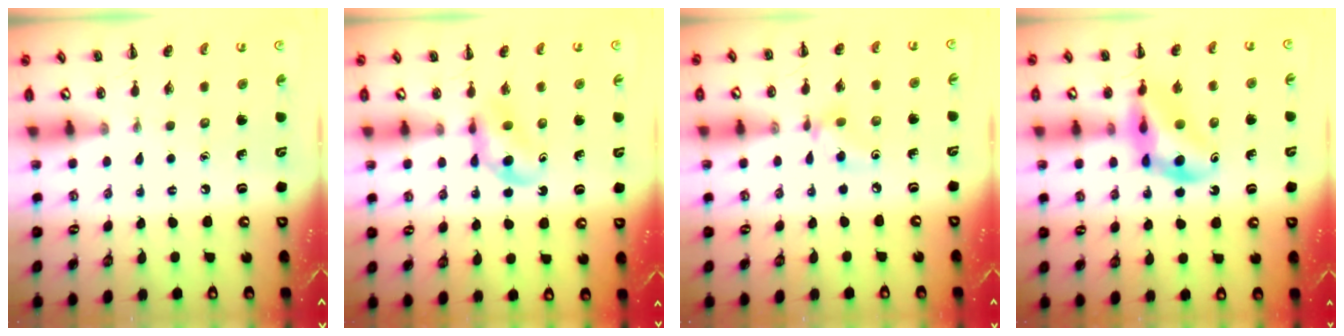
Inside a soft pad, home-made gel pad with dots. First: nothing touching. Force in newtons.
{"total": 3.7, "press": 3.4, "slide": 1.5}
{"total": 4.2, "press": 4.1, "slide": 0.9}
{"total": 11.0, "press": 10.5, "slide": 3.3}